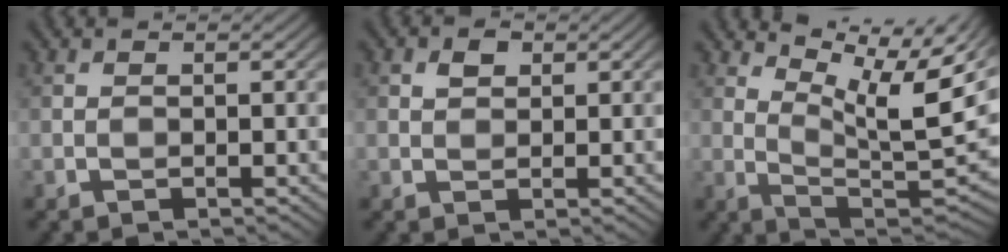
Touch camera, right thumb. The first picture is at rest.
{"total": 1.8, "force": [0.9, 1.2, 1.0], "torque": [-0.020, 0.004, 0.015]}
{"total": 13.2, "force": [7.2, 4.1, 10.2], "torque": [-0.180, -0.006, 0.121]}